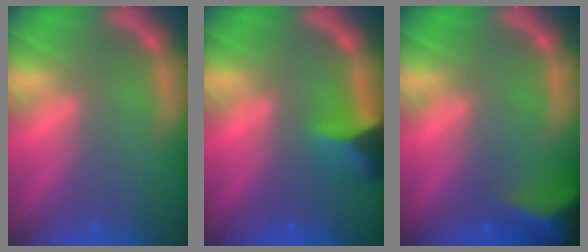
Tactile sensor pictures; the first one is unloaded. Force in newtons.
{"total": 4.4}
{"total": 8.0}